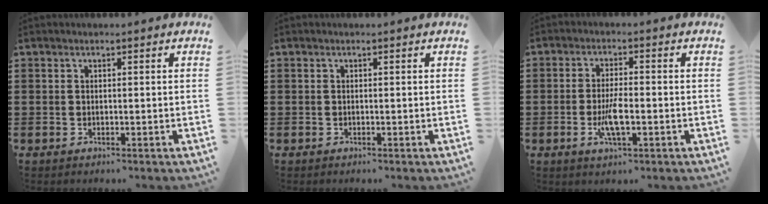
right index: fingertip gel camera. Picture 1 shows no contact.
{"total": 0.0}
{"total": 4.7, "force": [-1.3, 1.2, 4.3], "torque": [-0.093, -0.003, -0.030]}